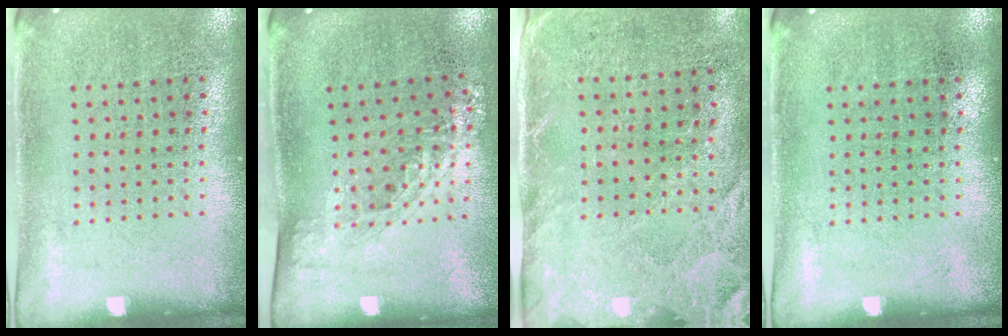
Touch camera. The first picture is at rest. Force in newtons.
{"total": 1.4, "press": 1.0, "slide": 0.9}
{"total": 2.7, "press": 2.2, "slide": 1.6}
{"total": 0.0}